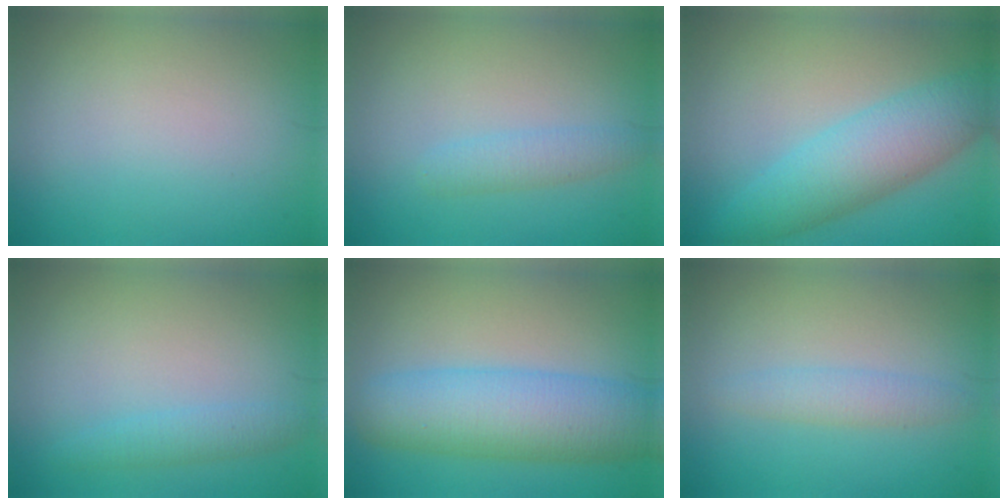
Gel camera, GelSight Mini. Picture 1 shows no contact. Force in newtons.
{"total": 1.9, "press": 1.9, "slide": 0.1}
{"total": 6.2, "press": 6.2, "slide": 0.1}
{"total": 1.7, "press": 1.7, "slide": 0.0}
{"total": 7.9, "press": 7.9, "slide": 0.1}
{"total": 1.9, "press": 1.9, "slide": 0.0}